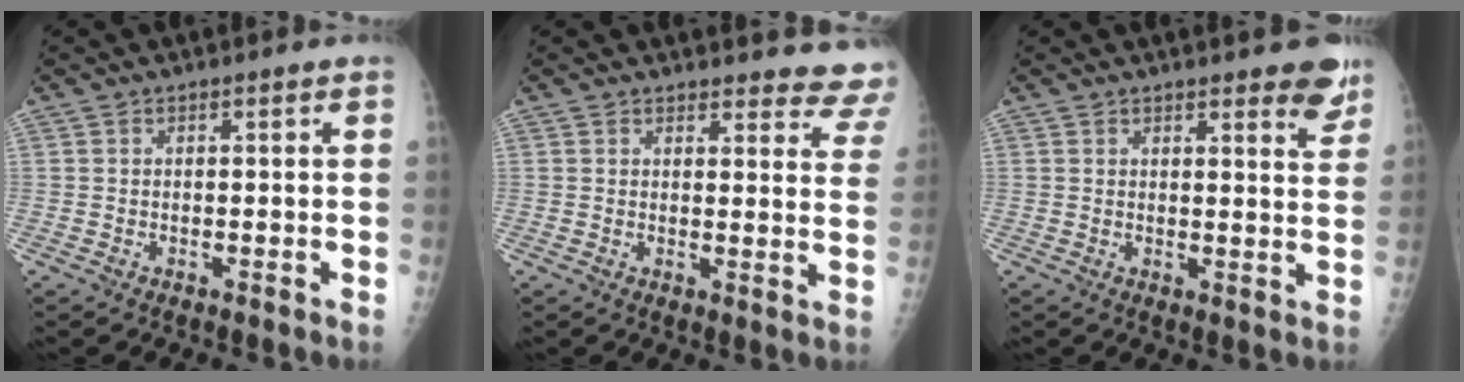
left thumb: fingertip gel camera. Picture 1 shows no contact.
{"total": 11.3, "force": [10.9, 2.5, 1.2], "torque": [0.035, -0.084, 0.089]}
{"total": 6.4, "force": [4.8, 1.7, 3.9], "torque": [-0.023, -0.026, 0.051]}